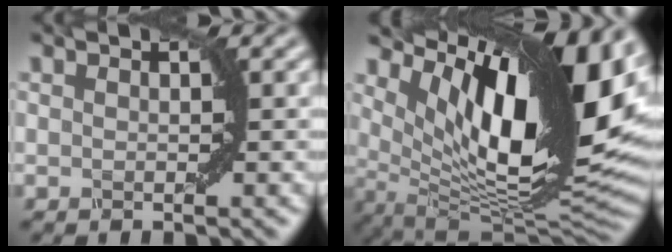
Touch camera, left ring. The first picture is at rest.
{"total": 17.2, "force": [6.2, 6.4, 14.7], "torque": [-0.237, 0.007, 0.116]}